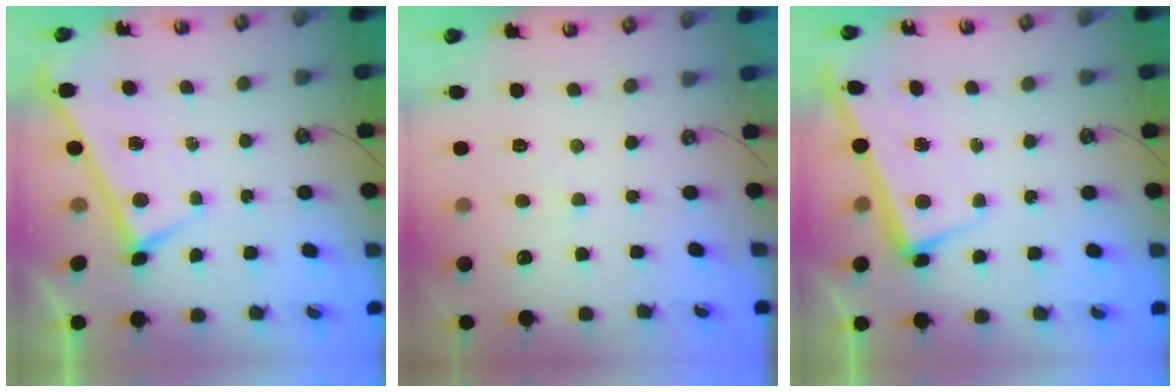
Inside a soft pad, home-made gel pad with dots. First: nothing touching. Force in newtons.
{"total": 1.4, "press": 1.3, "slide": 0.4}
{"total": 2.7, "press": 2.6, "slide": 0.6}